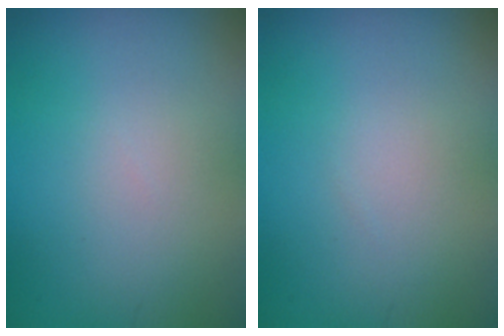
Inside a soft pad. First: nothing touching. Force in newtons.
{"total": 0.0}